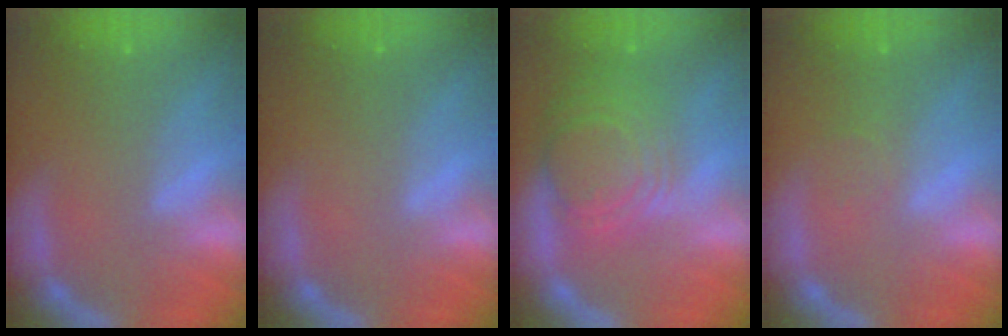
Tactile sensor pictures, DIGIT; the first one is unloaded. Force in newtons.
{"total": 0.0}
{"total": 9.5}
{"total": 1.0}